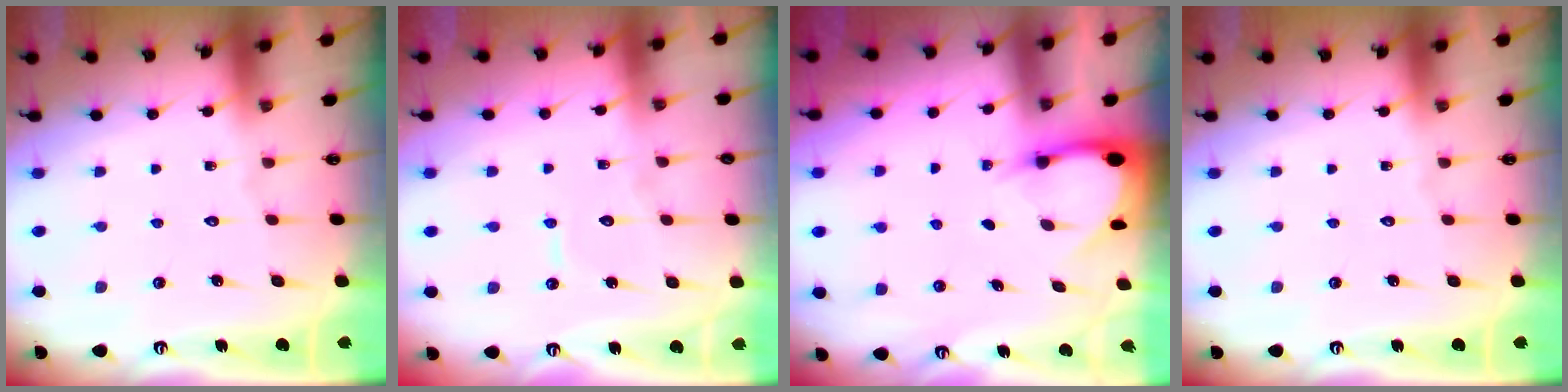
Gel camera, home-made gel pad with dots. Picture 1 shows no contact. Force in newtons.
{"total": 5.3, "press": 5.3, "slide": 0.4}
{"total": 3.5, "press": 3.5, "slide": 0.2}
{"total": 0.0}